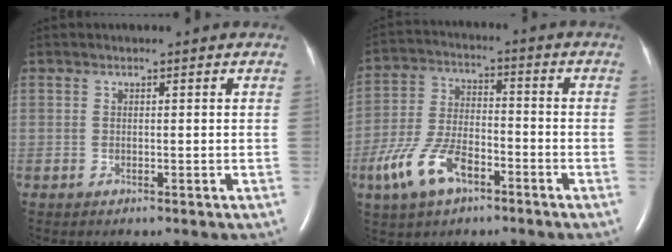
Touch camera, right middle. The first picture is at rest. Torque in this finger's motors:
{"motor_torque": [1.44, -0.70, 0.61, 0.07]}